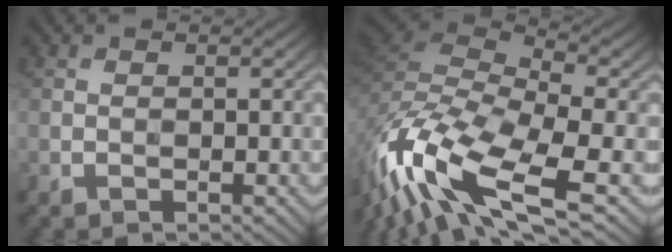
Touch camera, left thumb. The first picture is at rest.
{"total": 16.2, "force": [-8.4, 5.8, 12.6], "torque": [-0.317, -0.012, -0.157]}